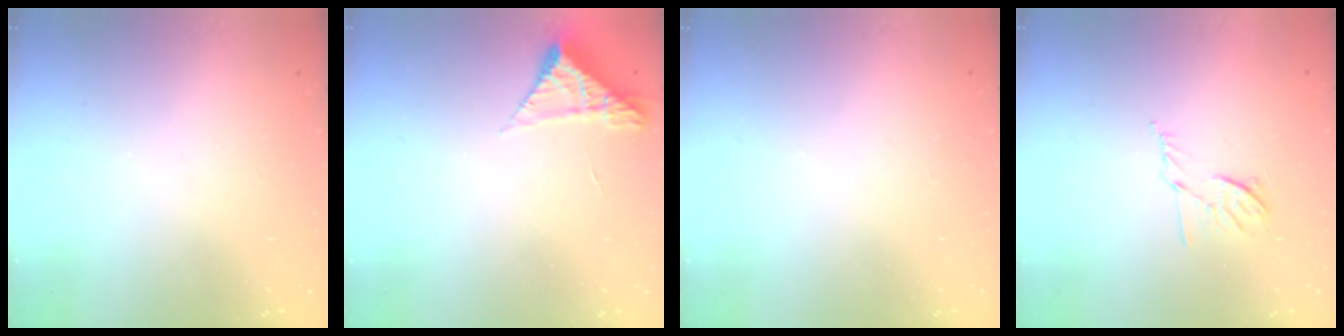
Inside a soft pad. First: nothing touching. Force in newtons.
{"total": 4.9, "press": 4.9, "slide": 0.4}
{"total": 0.0}
{"total": 6.5, "press": 6.4, "slide": 1.0}